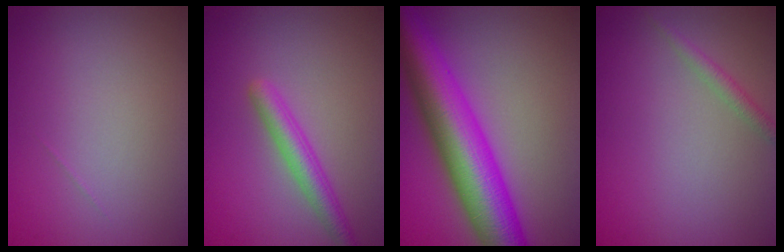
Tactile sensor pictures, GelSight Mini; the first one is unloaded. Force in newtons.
{"total": 2.9, "press": 2.9, "slide": 0.1}
{"total": 11.0, "press": 11.0, "slide": 0.0}
{"total": 1.3, "press": 1.3, "slide": 0.0}